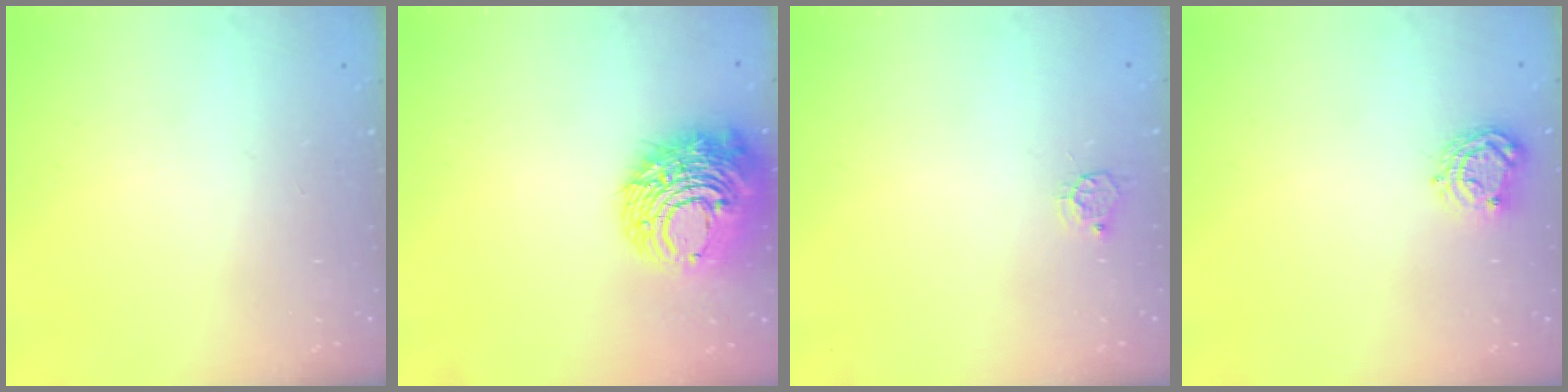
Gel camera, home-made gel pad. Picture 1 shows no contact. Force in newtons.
{"total": 15.2, "press": 15.1, "slide": 1.2}
{"total": 3.6, "press": 3.5, "slide": 0.4}
{"total": 6.8, "press": 6.8, "slide": 0.6}